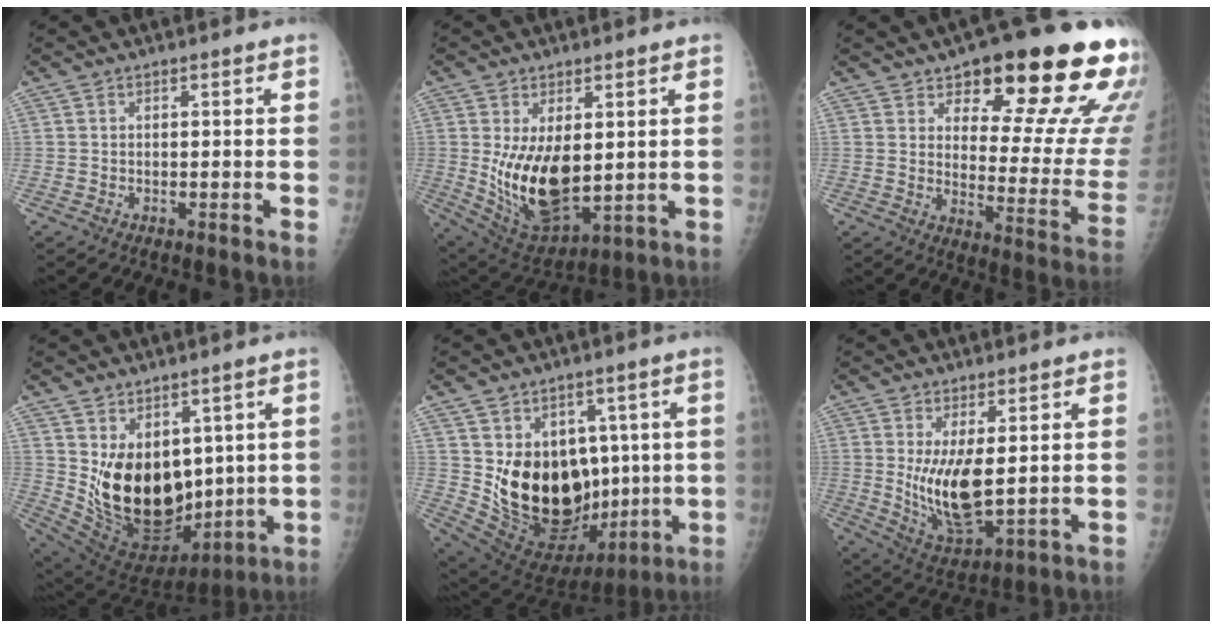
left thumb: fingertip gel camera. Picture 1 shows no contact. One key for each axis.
{"total": 14.3, "fx": 0.7, "fy": 7.8, "fz": 12.0, "tx": -0.193, "ty": -0.025, "tz": 0.039}
{"total": 23.1, "fx": 13.9, "fy": 7.3, "fz": 16.9, "tx": -0.177, "ty": -0.073, "tz": 0.186}
{"total": 17.9, "fx": 2.9, "fy": 12.0, "fz": 13.0, "tx": -0.175, "ty": -0.047, "tz": 0.090}
{"total": 21.8, "fx": 0.7, "fy": 14.6, "fz": 16.2, "tx": -0.224, "ty": -0.027, "tz": 0.051}
{"total": 10.8, "fx": 1.0, "fy": 4.4, "fz": 9.8, "tx": -0.172, "ty": -0.030, "tz": 0.036}